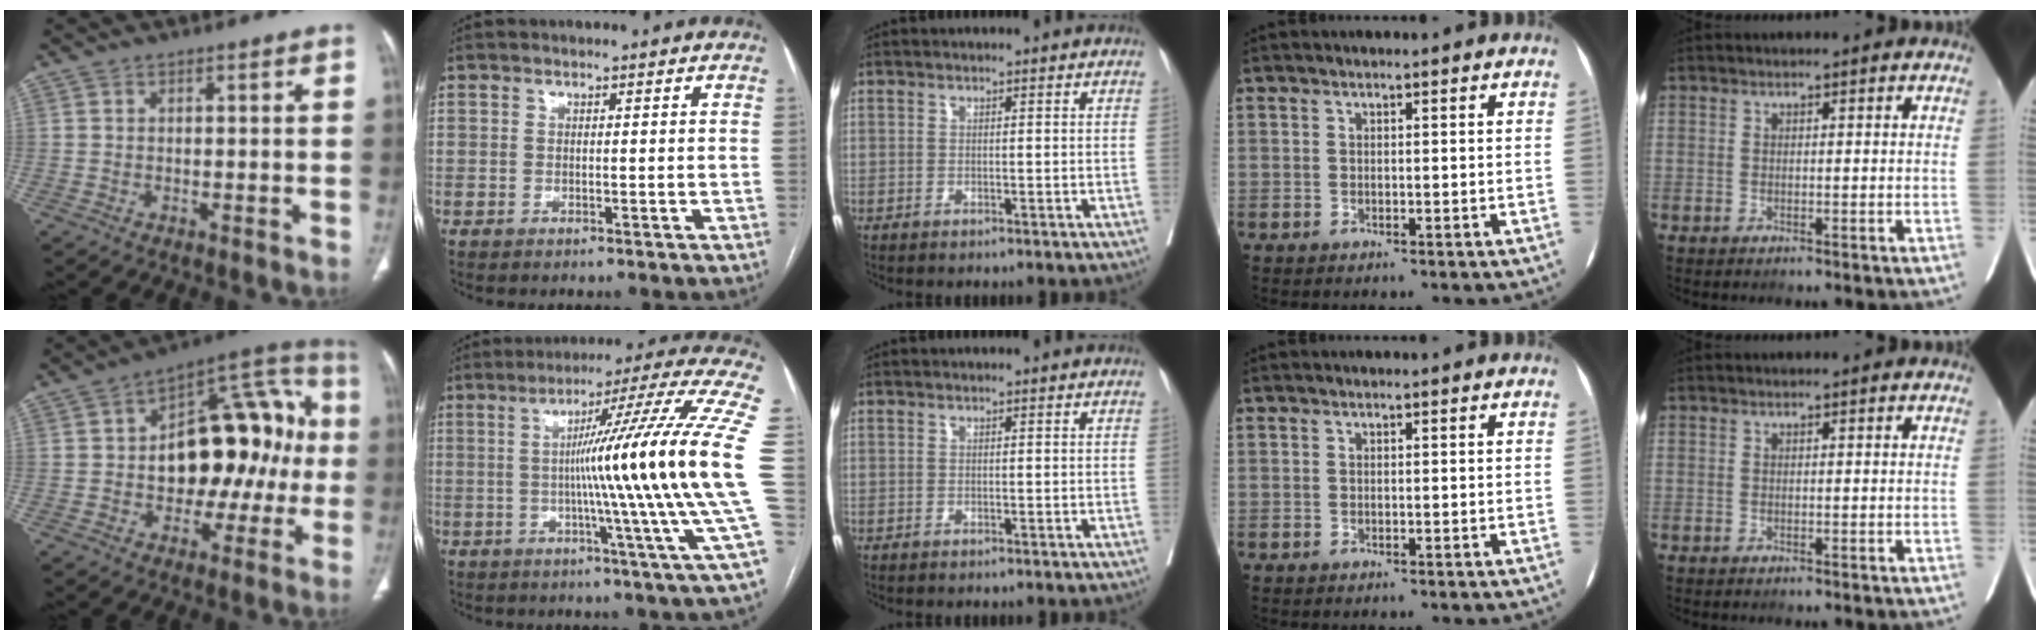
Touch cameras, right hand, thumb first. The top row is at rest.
{"thumb": {"total": 22.2, "force": [-0.5, 13.3, 17.8], "torque": [-0.201, 0.049, -0.003]}, "index": {"total": 21.1, "force": [-0.7, -4.0, 20.7], "torque": [-0.260, -0.010, -0.030]}}